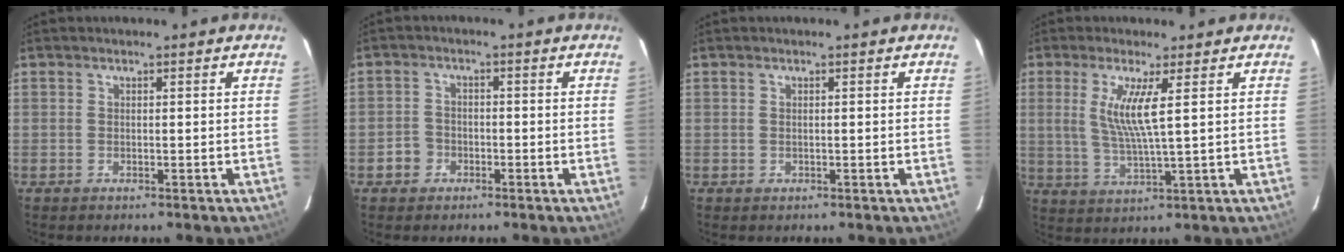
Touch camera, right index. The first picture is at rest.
{"total": 3.5, "force": [-1.8, 3.0, 0.6], "torque": [-0.015, 0.011, -0.031]}
{"total": 0.0}
{"total": 6.9, "force": [2.0, 0.0, 6.7], "torque": [-0.137, -0.012, 0.041]}